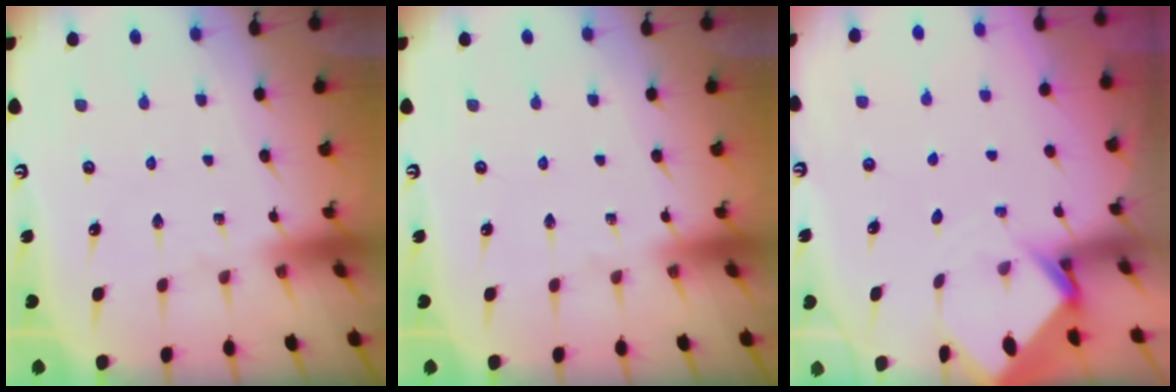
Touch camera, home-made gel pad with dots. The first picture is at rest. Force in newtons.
{"total": 0.0}
{"total": 3.4, "press": 3.4, "slide": 0.2}